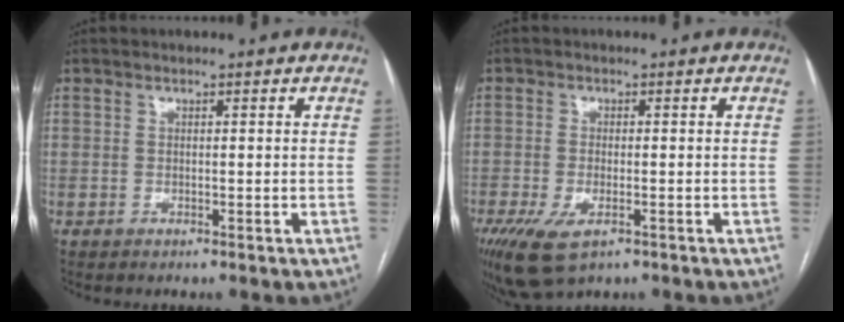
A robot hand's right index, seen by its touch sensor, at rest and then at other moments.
{"total": 8.6, "force": [-4.7, 3.6, 6.2], "torque": [-0.124, -0.022, -0.076]}